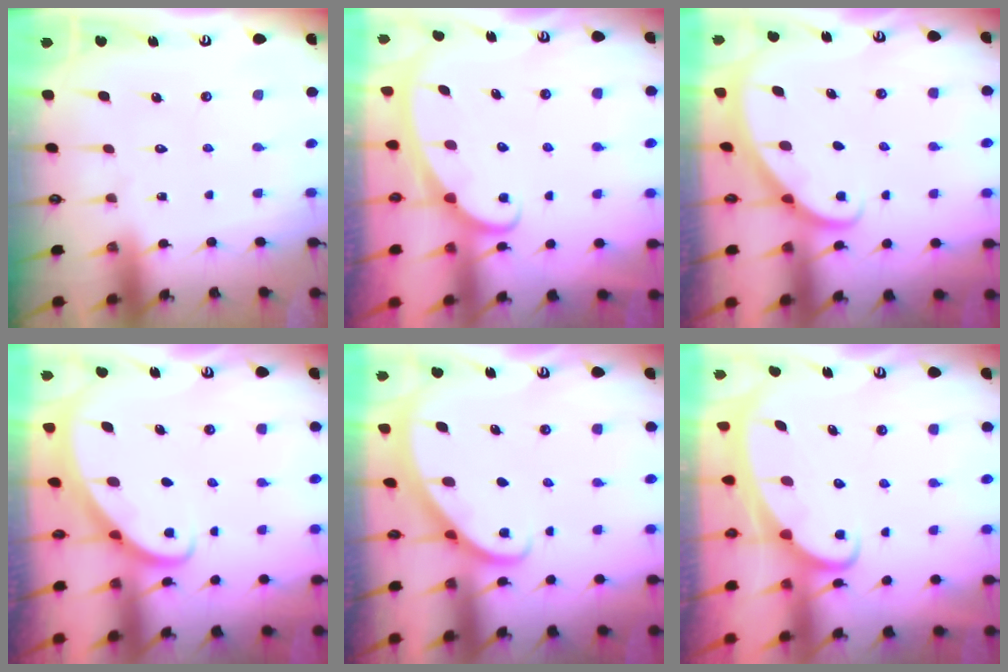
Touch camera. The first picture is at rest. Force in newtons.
{"total": 2.3, "press": 2.3, "slide": 0.3}
{"total": 2.1, "press": 2.1, "slide": 0.1}
{"total": 2.7, "press": 2.7, "slide": 0.3}
{"total": 2.1, "press": 2.1, "slide": 0.2}
{"total": 2.8, "press": 2.8, "slide": 0.2}